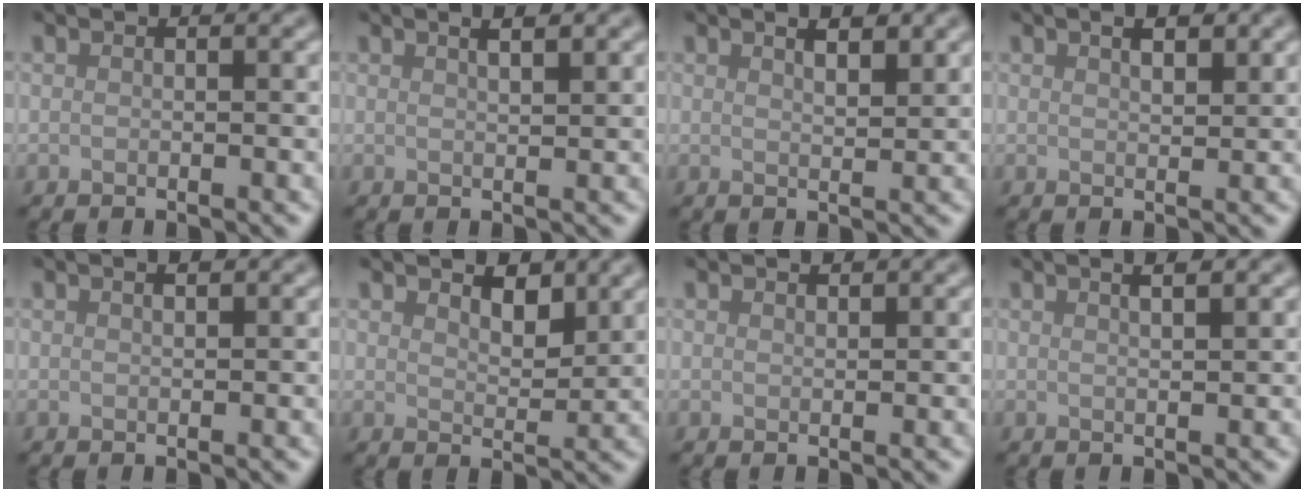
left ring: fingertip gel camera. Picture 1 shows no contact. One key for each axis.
{"total": 2.2, "fx": 1.4, "fy": 0.7, "fz": 1.6, "tx": -0.008, "ty": 0.006, "tz": 0.005}
{"total": 2.3, "fx": 1.5, "fy": 0.6, "fz": 1.6, "tx": -0.017, "ty": 0.003, "tz": 0.023}
{"total": 1.8, "fx": 1.1, "fy": 0.6, "fz": 1.3, "tx": -0.018, "ty": 0.002, "tz": 0.021}
{"total": 0.7, "fx": 0.5, "fy": 0.2, "fz": 0.5, "tx": -0.009, "ty": 0.002, "tz": 0.008}
{"total": 2.5, "fx": 1.8, "fy": 1.1, "fz": 1.3, "tx": -0.027, "ty": -0.006, "tz": 0.029}
{"total": 0.6, "fx": 0.6, "fy": 0.1, "fz": 0.1, "tx": -0.001, "ty": 0.000, "tz": 0.013}
{"total": 2.4, "fx": 1.4, "fy": 0.9, "fz": 1.8, "tx": -0.004, "ty": 0.007, "tz": -0.004}